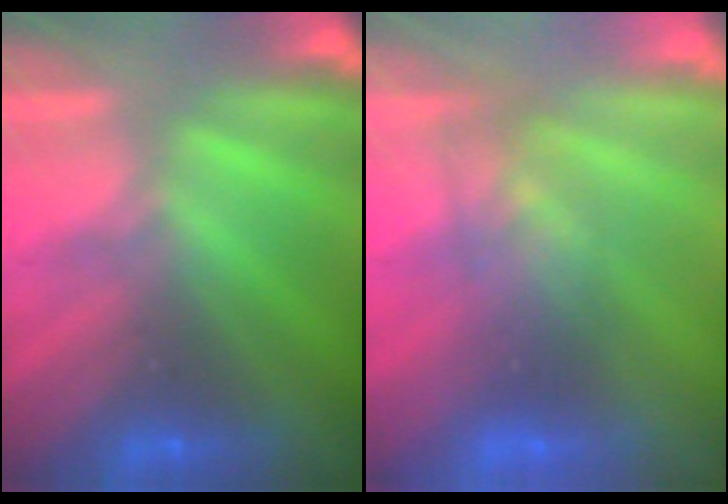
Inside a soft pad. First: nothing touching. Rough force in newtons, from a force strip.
{"total": 2.8}